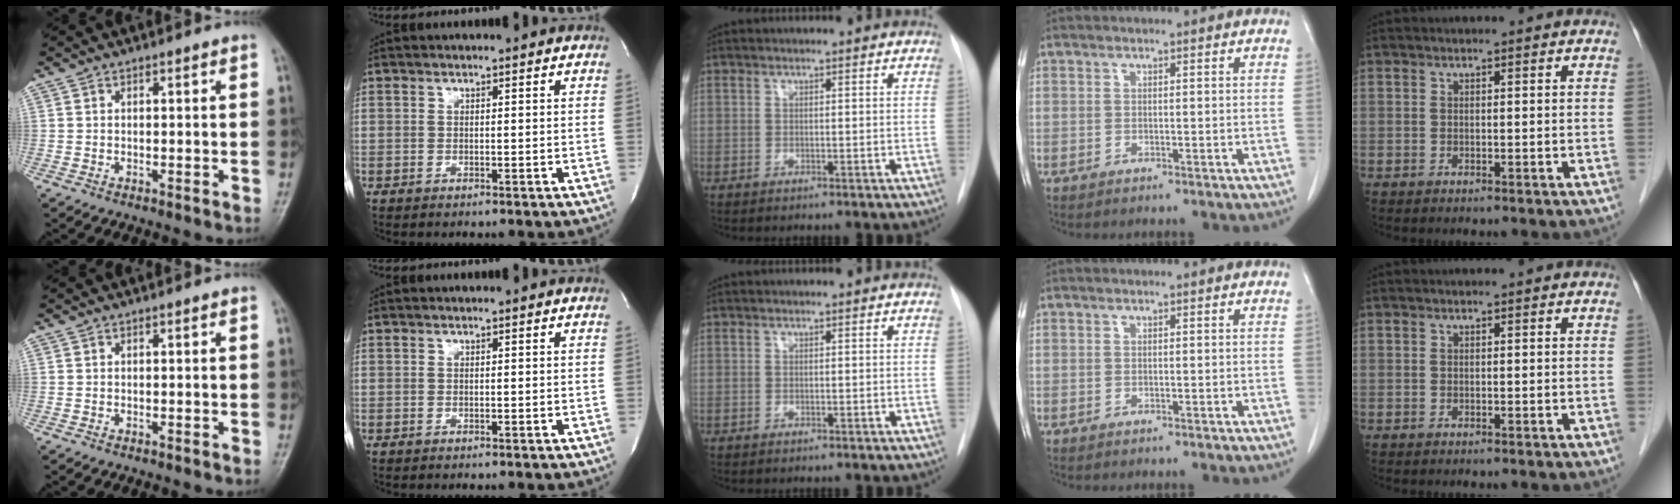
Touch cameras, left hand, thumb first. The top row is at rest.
{}